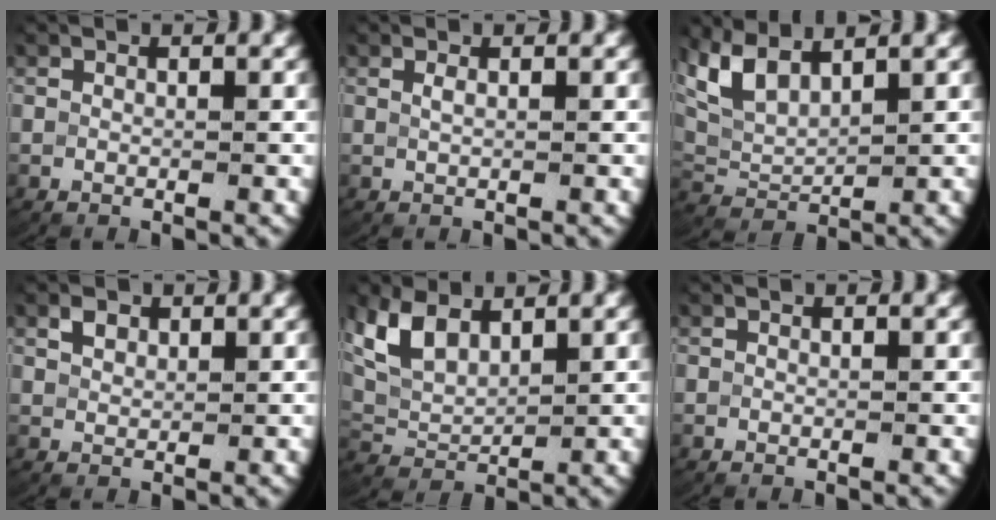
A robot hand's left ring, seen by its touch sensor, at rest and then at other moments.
{"total": 0.6, "force": [0.3, -0.1, 0.5], "torque": [-0.018, -0.004, 0.011]}
{"total": 6.7, "force": [2.5, 4.7, 4.0], "torque": [-0.120, -0.011, 0.049]}
{"total": 1.3, "force": [0.9, 0.5, 0.7], "torque": [-0.012, -0.004, 0.026]}
{"total": 6.0, "force": [2.4, 4.0, 3.8], "torque": [-0.109, -0.015, 0.054]}
{"total": 0.0}